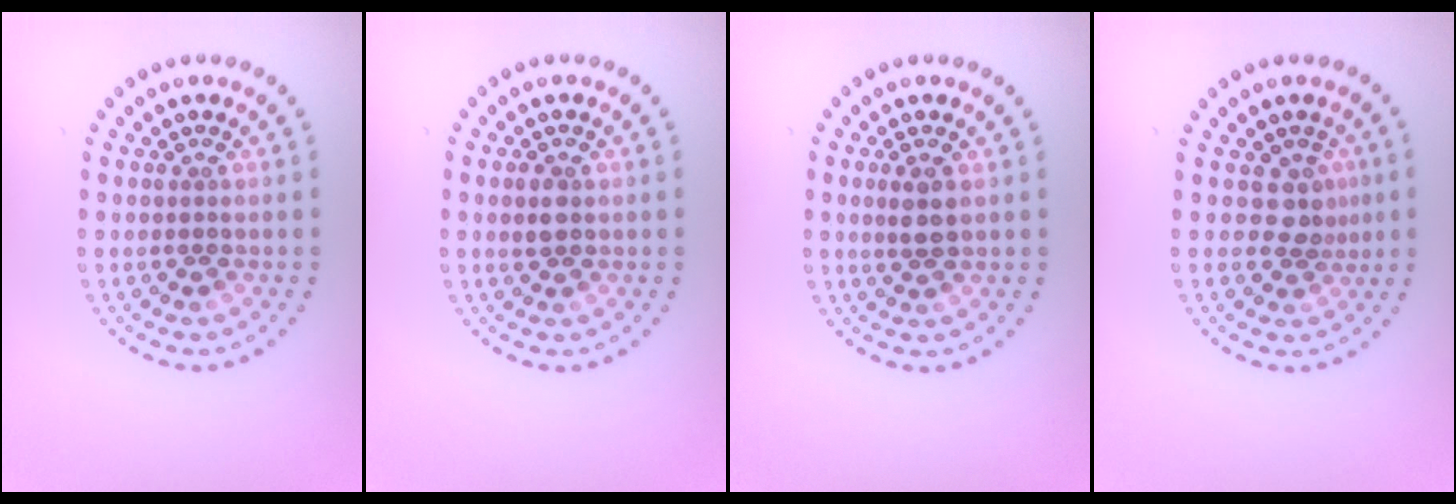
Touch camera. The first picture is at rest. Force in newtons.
{"total": 1.4, "press": 1.4, "slide": 0.2}
{"total": 1.9, "press": 1.8, "slide": 0.7}
{"total": 2.2, "press": 1.8, "slide": 1.4}